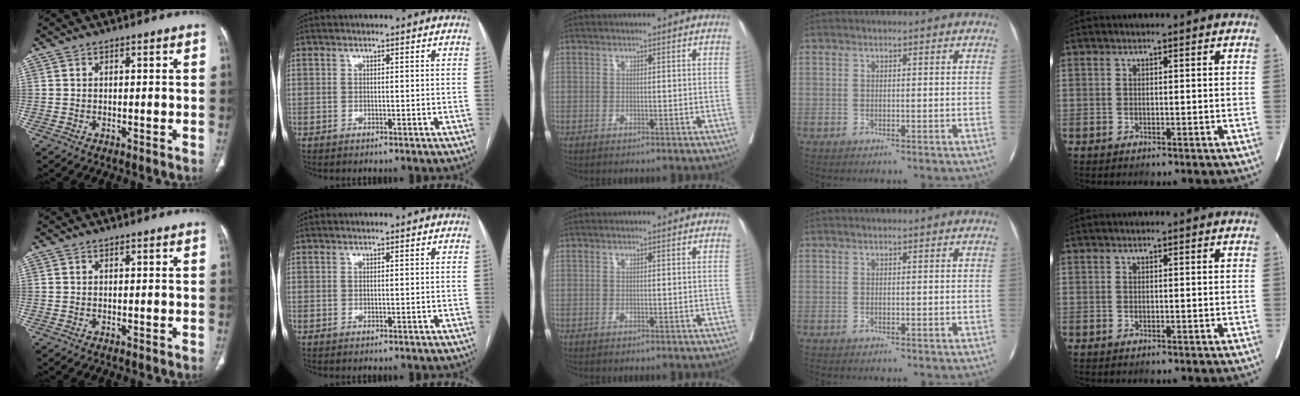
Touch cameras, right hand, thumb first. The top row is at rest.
{}